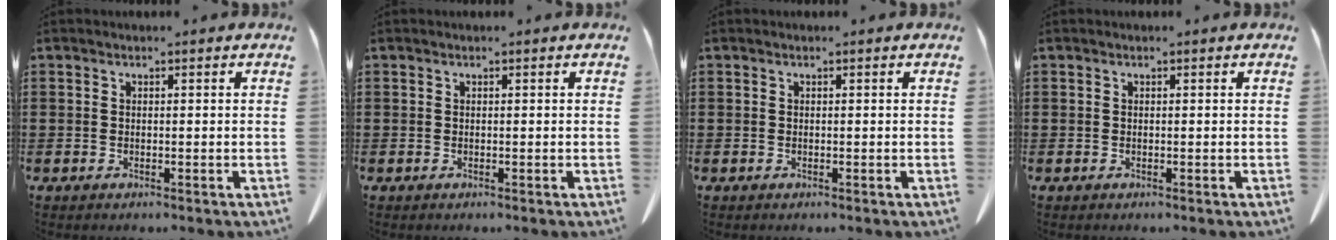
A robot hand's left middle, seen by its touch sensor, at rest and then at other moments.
{"total": 0.0}
{"total": 0.0}
{"total": 0.0}